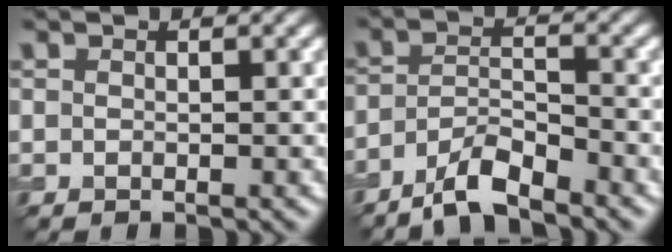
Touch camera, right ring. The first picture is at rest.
{"total": 4.4, "force": [-3.6, 0.9, 2.4], "torque": [-0.044, 0.004, -0.074]}